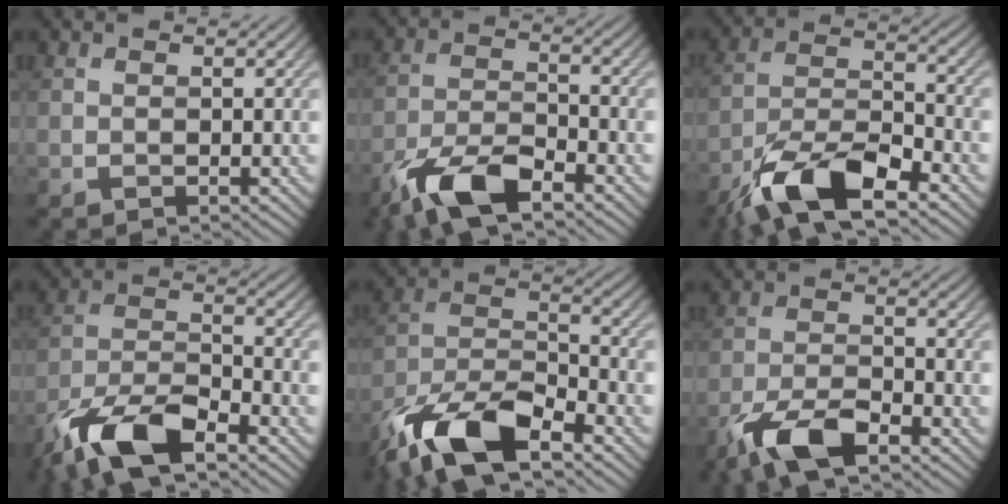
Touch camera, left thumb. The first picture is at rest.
{"total": 8.9, "force": [-6.1, 3.0, 5.8], "torque": [-0.115, -0.005, -0.126]}
{"total": 12.3, "force": [-8.1, 4.0, 8.3], "torque": [-0.158, -0.001, -0.165]}
{"total": 11.1, "force": [-7.6, 3.9, 7.1], "torque": [-0.136, -0.003, -0.157]}
{"total": 13.6, "force": [-9.3, 5.0, 8.6], "torque": [-0.173, -0.005, -0.190]}
{"total": 7.6, "force": [-5.2, 2.4, 5.0], "torque": [-0.105, -0.002, -0.104]}